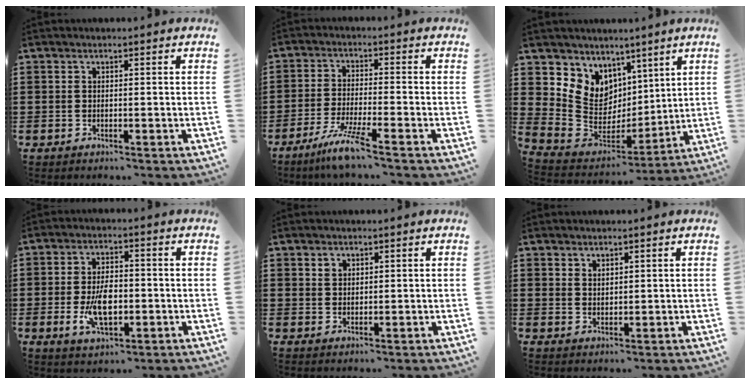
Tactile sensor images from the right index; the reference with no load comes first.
{"total": 6.4, "force": [-4.7, -0.3, 4.4], "torque": [-0.096, -0.019, -0.090]}
{"total": 8.8, "force": [4.4, 7.6, 1.2], "torque": [-0.068, -0.050, 0.092]}
{"total": 7.4, "force": [-1.3, 3.8, 6.3], "torque": [-0.128, -0.004, -0.028]}
{"total": 0.9, "force": [0.6, 0.6, 0.3], "torque": [-0.007, 0.003, 0.012]}
{"total": 1.8, "force": [1.6, 0.8, 0.0], "torque": [-0.003, 0.003, 0.032]}